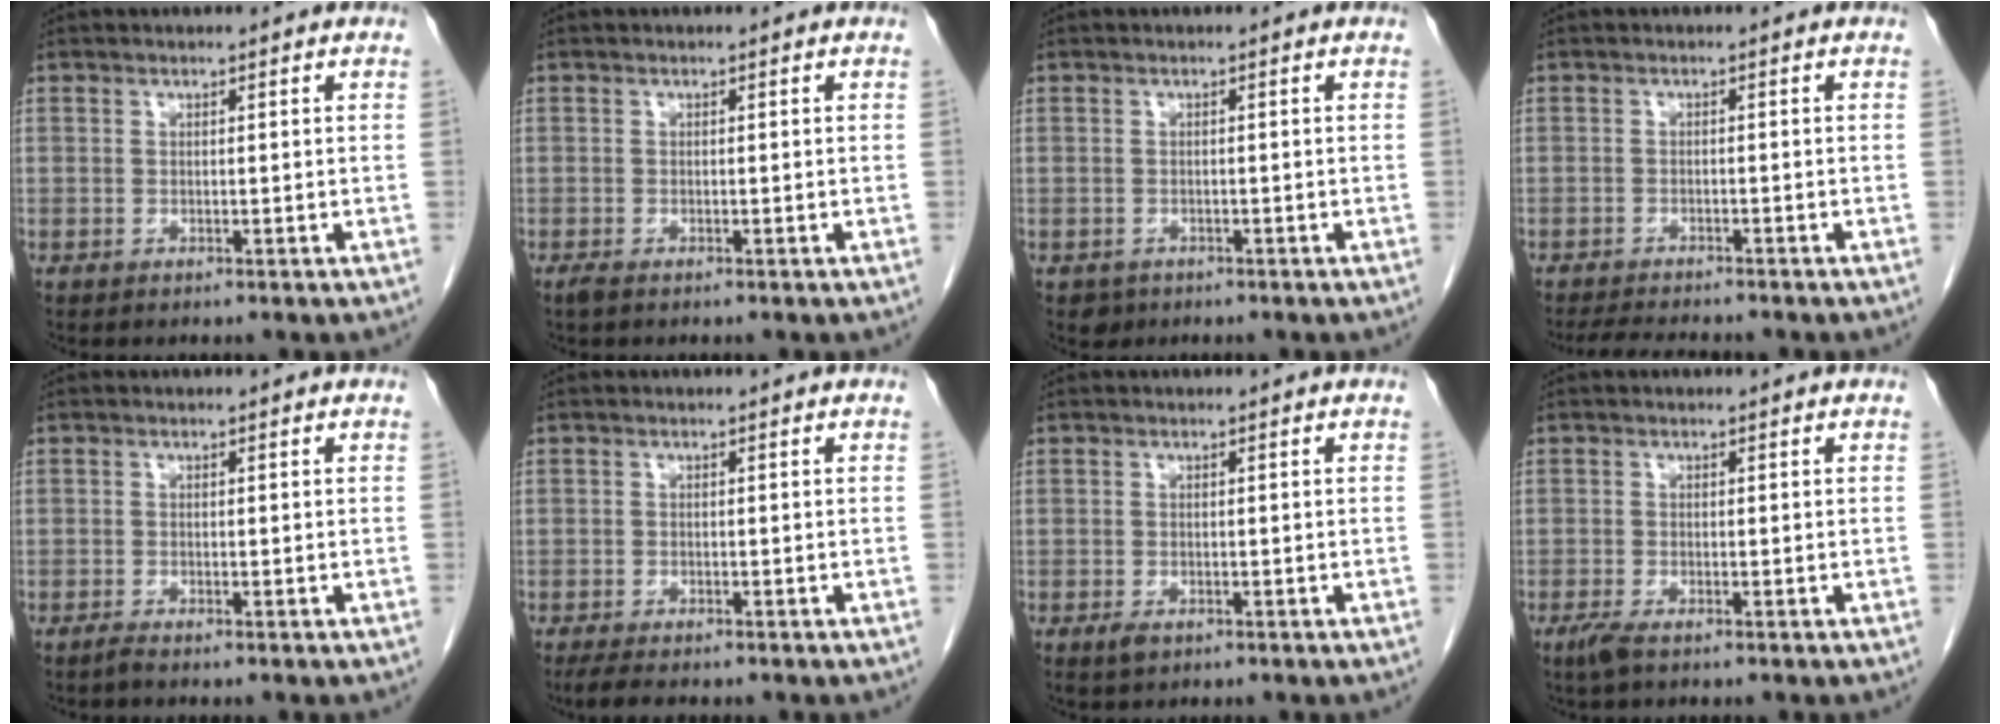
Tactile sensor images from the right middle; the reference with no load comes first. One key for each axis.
{"total": 0.8, "fx": -0.6, "fy": 0.2, "fz": 0.5, "tx": -0.015, "ty": -0.003, "tz": -0.011}
{"total": 1.5, "fx": -0.9, "fy": 1.2, "fz": 0.1, "tx": -0.005, "ty": 0.003, "tz": -0.010}
{"total": 6.0, "fx": -5.5, "fy": 0.7, "fz": 2.2, "tx": -0.035, "ty": -0.014, "tz": -0.086}
{"total": 0.7, "fx": -0.6, "fy": -0.2, "fz": 0.3, "tx": -0.008, "ty": -0.002, "tz": -0.013}
{"total": 3.5, "fx": -2.8, "fy": 0.8, "fz": 2.0, "tx": -0.038, "ty": -0.011, "tz": -0.040}
{"total": 1.4, "fx": -0.7, "fy": 0.7, "fz": 0.9, "tx": -0.018, "ty": -0.001, "tz": -0.008}
{"total": 1.8, "fx": -1.2, "fy": 0.3, "fz": 1.3, "tx": -0.034, "ty": -0.006, "tz": -0.025}